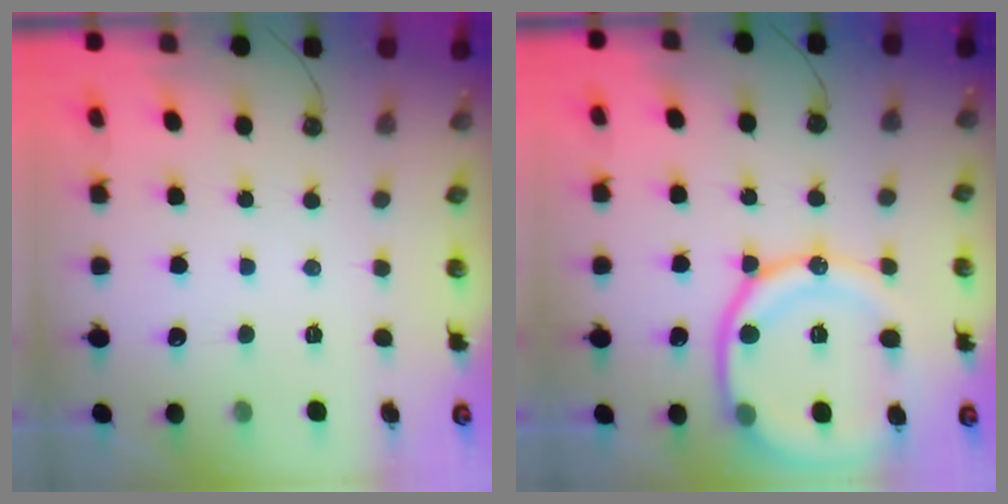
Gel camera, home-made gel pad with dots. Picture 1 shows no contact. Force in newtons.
{"total": 18.4, "press": 18.2, "slide": 2.0}